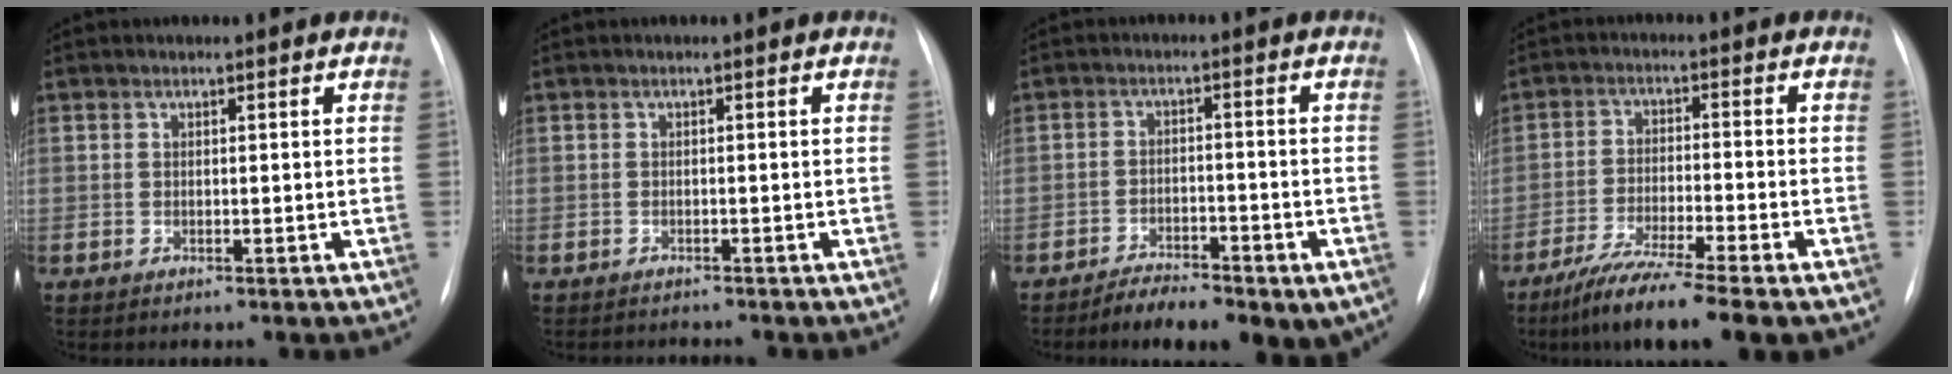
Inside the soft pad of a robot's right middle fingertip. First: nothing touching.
{"total": 2.5, "force": [-2.4, 0.3, 0.4], "torque": [0.000, -0.009, -0.028]}
{"total": 9.8, "force": [-7.1, 3.6, 5.9], "torque": [-0.076, 0.007, -0.105]}
{"total": 11.1, "force": [-8.3, 0.2, 7.4], "torque": [-0.124, -0.033, -0.135]}